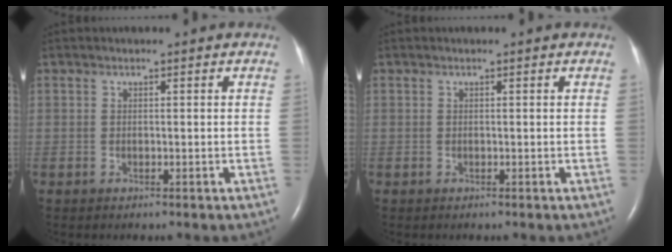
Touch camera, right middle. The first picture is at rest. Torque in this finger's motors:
{"motor_torque": [0.00, 0.00, -0.11, -0.05]}